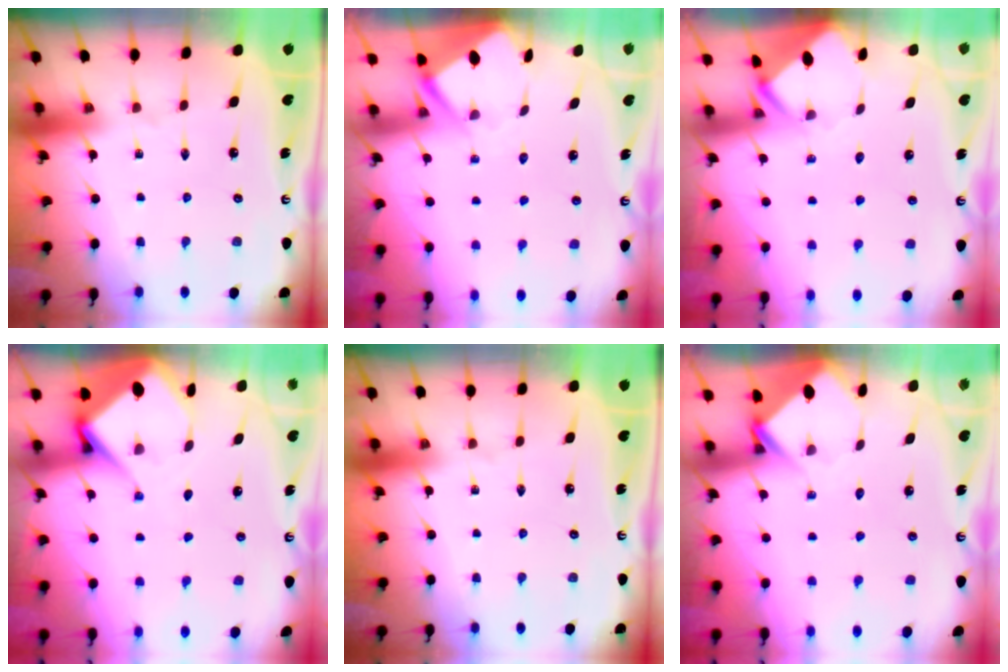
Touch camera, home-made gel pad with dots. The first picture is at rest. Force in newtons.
{"total": 3.5, "press": 3.4, "slide": 0.3}
{"total": 3.0, "press": 3.0, "slide": 0.1}
{"total": 6.7, "press": 6.6, "slide": 0.7}
{"total": 0.0}
{"total": 3.8, "press": 3.8, "slide": 0.2}